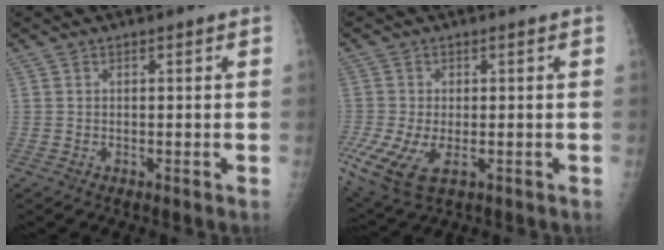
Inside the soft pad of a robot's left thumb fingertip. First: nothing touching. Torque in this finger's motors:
{"motor_torque": [0.15, 0.64, 1.45, 0.57, 0.14]}